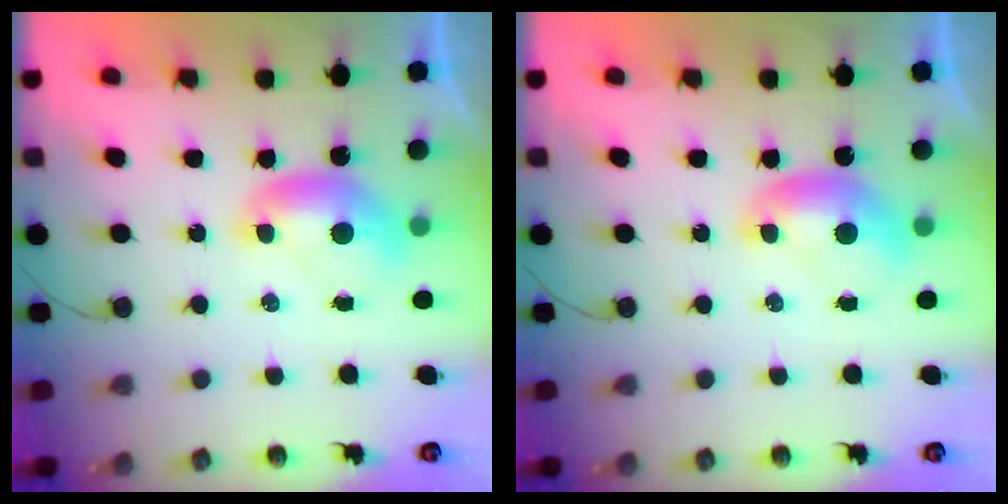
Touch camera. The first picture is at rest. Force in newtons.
{"total": 0.0}